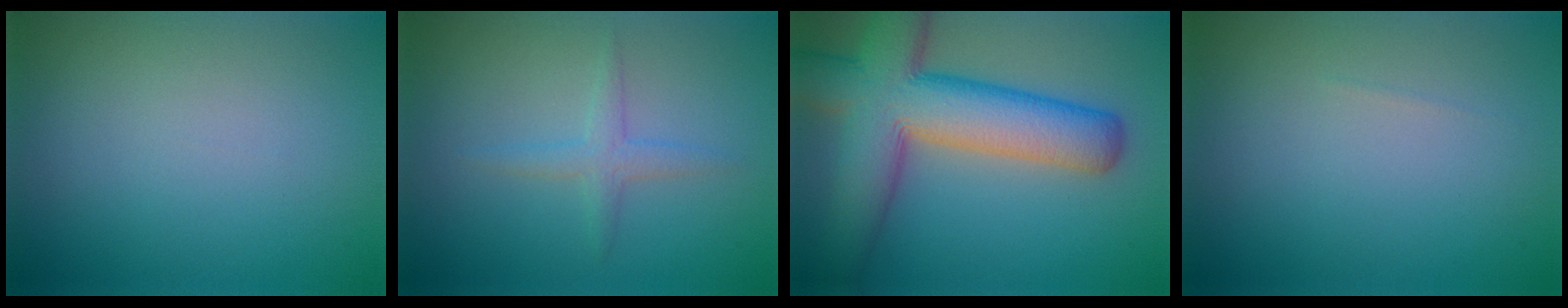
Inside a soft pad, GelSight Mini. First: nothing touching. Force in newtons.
{"total": 1.7, "press": 1.7, "slide": 0.1}
{"total": 11.9, "press": 11.9, "slide": 0.6}
{"total": 0.0}